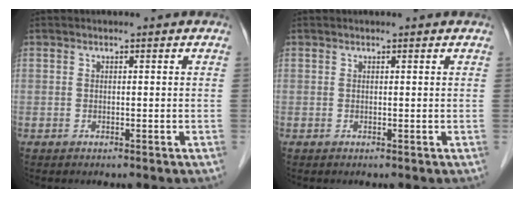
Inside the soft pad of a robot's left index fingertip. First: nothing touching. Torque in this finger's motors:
{"motor_torque": [0.14, -0.07, 0.03, 0.00]}